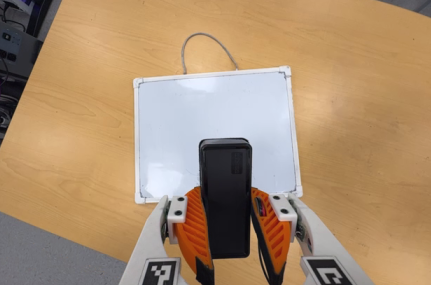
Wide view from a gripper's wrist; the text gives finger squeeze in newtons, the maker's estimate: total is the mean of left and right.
{"total": 6.2, "left": 5.4, "right": 7.0}